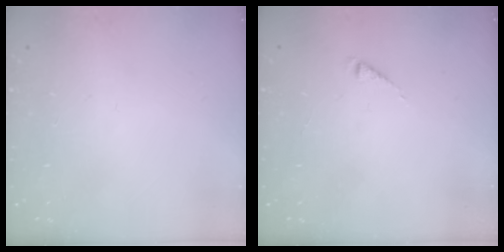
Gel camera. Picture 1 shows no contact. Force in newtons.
{"total": 2.5, "press": 2.4, "slide": 0.4}